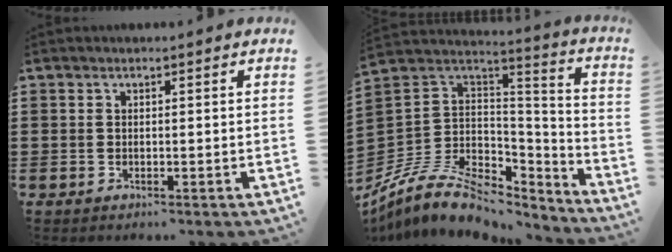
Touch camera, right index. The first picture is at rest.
{"total": 10.9, "force": [-6.7, 6.5, 5.7], "torque": [-0.134, 0.009, -0.124]}